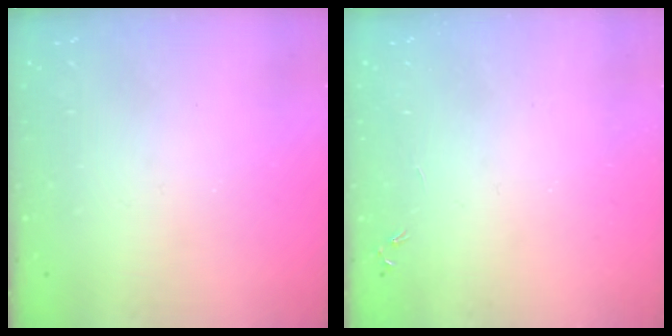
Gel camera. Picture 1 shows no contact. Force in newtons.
{"total": 0.0}